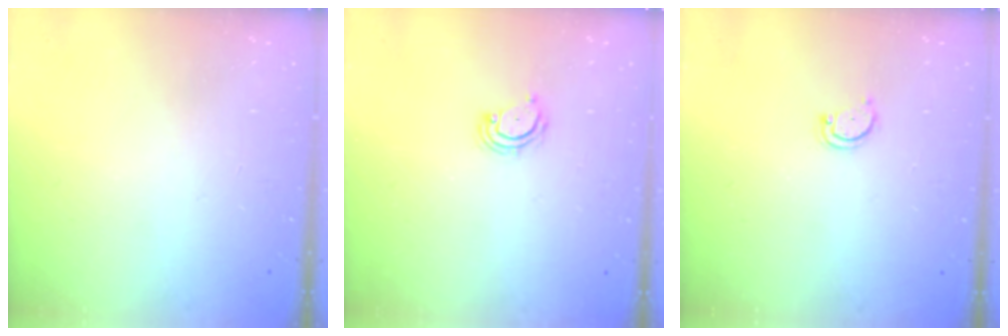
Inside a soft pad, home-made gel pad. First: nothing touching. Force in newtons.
{"total": 4.5, "press": 4.5, "slide": 0.4}
{"total": 2.8, "press": 2.8, "slide": 0.3}